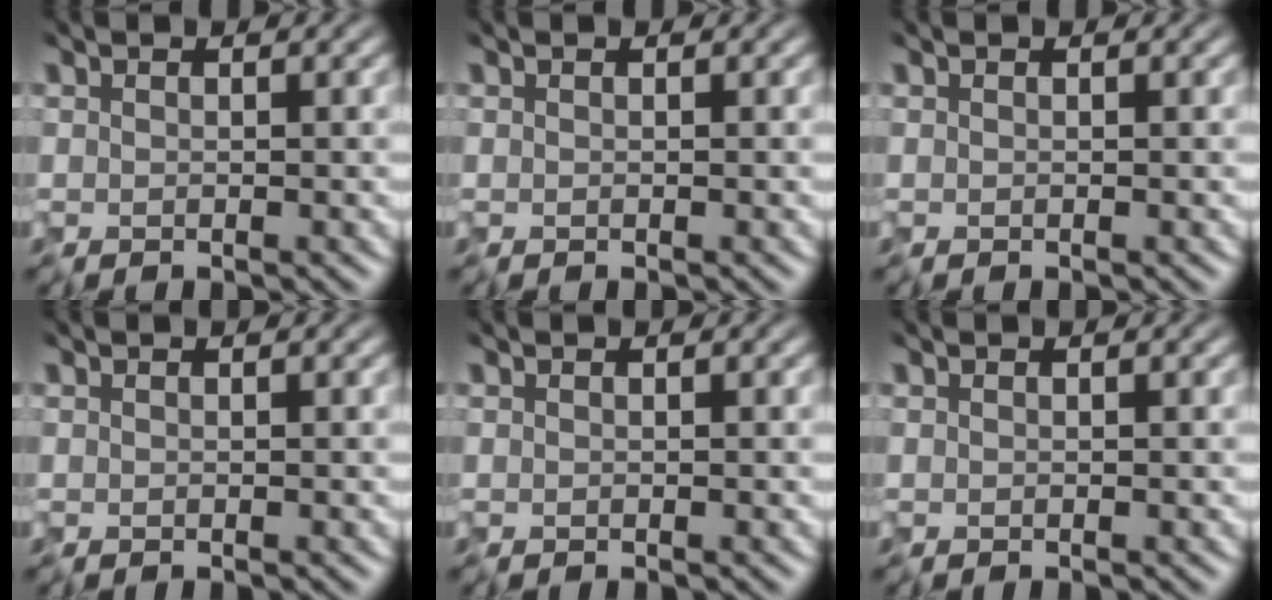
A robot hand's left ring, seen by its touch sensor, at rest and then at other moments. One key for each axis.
{"total": 0.0}
{"total": 0.0}
{"total": 0.0}
{"total": 0.0}
{"total": 0.0}